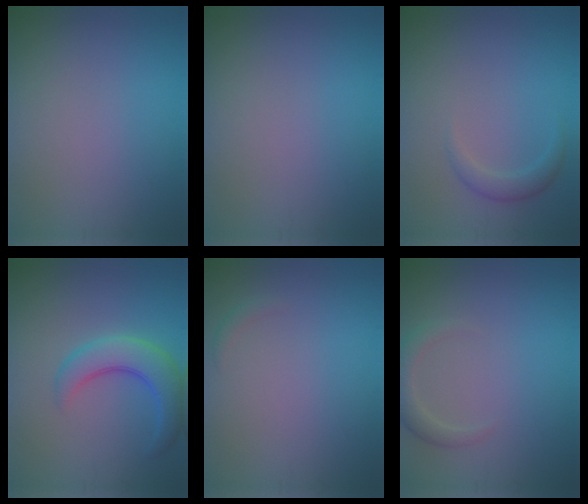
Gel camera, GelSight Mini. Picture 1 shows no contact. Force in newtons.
{"total": 0.0}
{"total": 1.6, "press": 1.6, "slide": 0.1}
{"total": 4.8, "press": 4.8, "slide": 0.2}
{"total": 0.6, "press": 0.6, "slide": 0.1}
{"total": 2.0, "press": 2.0, "slide": 0.3}